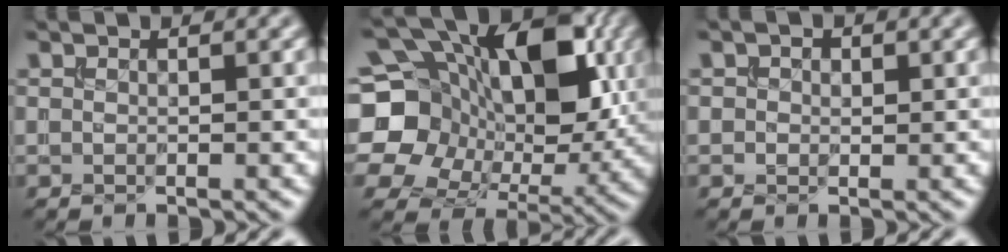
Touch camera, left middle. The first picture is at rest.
{"total": 17.3, "force": [3.0, 12.9, 11.2], "torque": [-0.203, 0.007, 0.061]}
{"total": 1.7, "force": [0.5, 1.4, 0.8], "torque": [-0.005, 0.003, -0.009]}